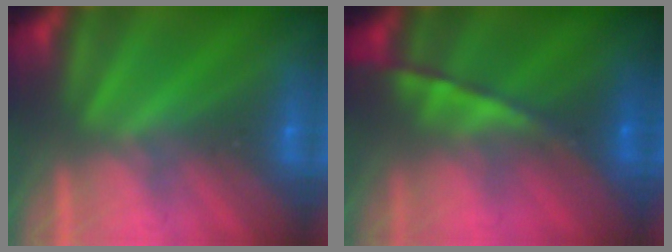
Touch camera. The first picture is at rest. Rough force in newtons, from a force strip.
{"total": 6.2}